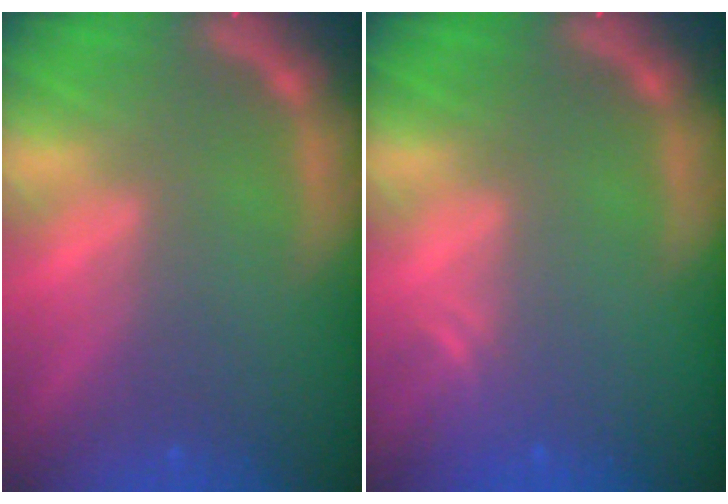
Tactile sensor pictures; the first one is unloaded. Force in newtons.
{"total": 1.5}